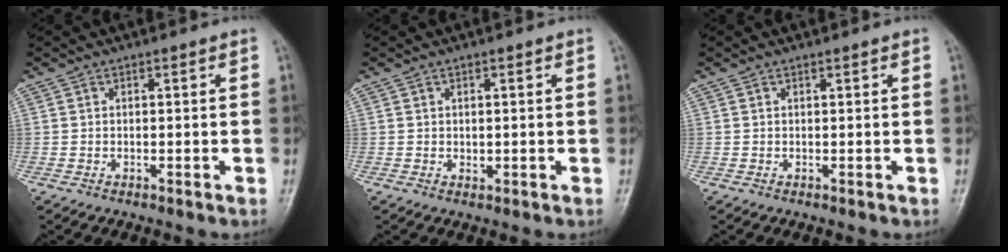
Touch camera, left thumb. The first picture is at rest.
{"total": 1.0, "force": [0.3, 0.7, 0.6], "torque": [-0.008, -0.003, 0.007]}
{"total": 0.0}